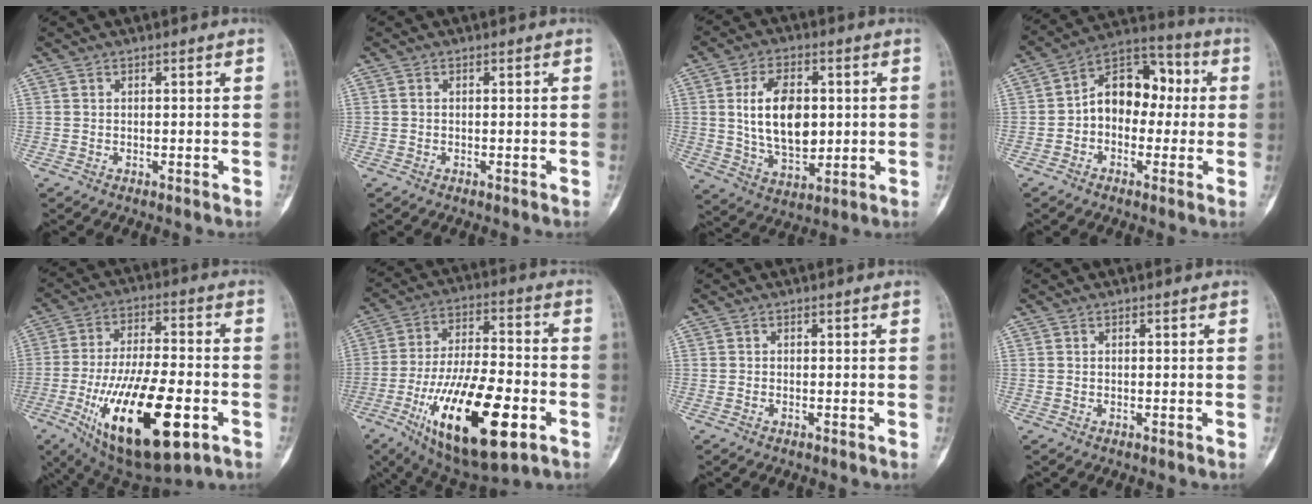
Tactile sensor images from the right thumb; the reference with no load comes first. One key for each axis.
{"total": 0.0}
{"total": 13.3, "fx": 1.6, "fy": 8.0, "fz": 10.6, "tx": -0.165, "ty": -0.010, "tz": 0.036}
{"total": 12.5, "fx": 0.1, "fy": 8.8, "fz": 8.8, "tx": -0.095, "ty": 0.044, "tz": -0.014}
{"total": 24.2, "fx": -8.3, "fy": 9.5, "fz": 20.7, "tx": -0.383, "ty": 0.006, "tz": -0.122}
{"total": 24.3, "fx": -9.0, "fy": 9.2, "fz": 20.6, "tx": -0.384, "ty": 0.014, "tz": -0.141}
{"total": 0.0}
{"total": 0.0}